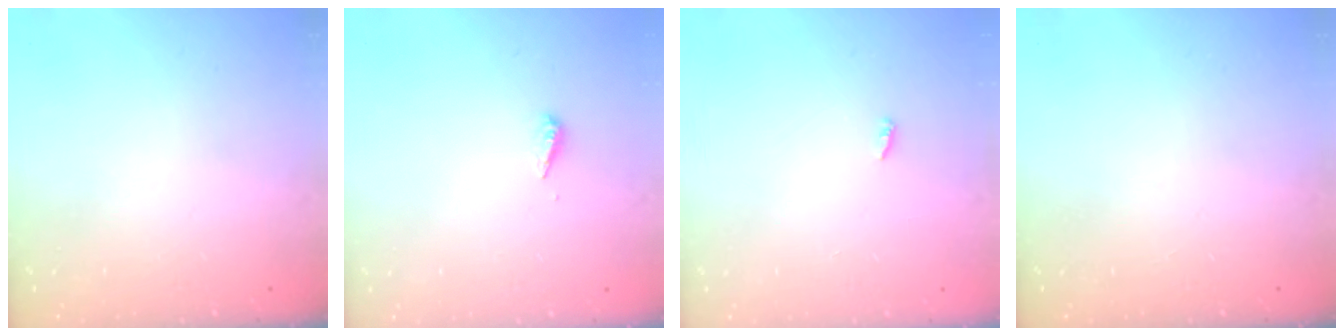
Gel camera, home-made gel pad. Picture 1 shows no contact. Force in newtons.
{"total": 2.8, "press": 2.8, "slide": 0.2}
{"total": 2.3, "press": 2.3, "slide": 0.2}
{"total": 0.0}